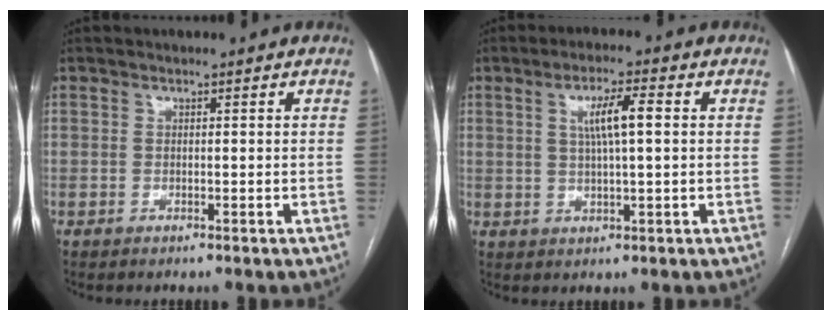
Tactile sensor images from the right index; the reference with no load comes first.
{"total": 5.9, "force": [1.2, 0.7, 5.7], "torque": [-0.104, 0.008, 0.024]}